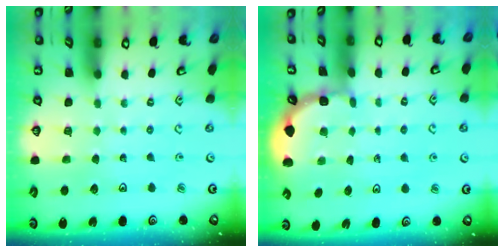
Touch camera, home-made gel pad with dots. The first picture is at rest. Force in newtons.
{"total": 1.5, "press": 1.5, "slide": 0.2}